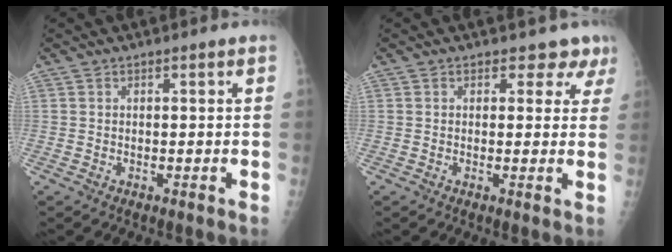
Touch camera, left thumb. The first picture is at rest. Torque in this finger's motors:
{"motor_torque": [-0.16, -0.03, -0.07, -0.05, -0.01]}